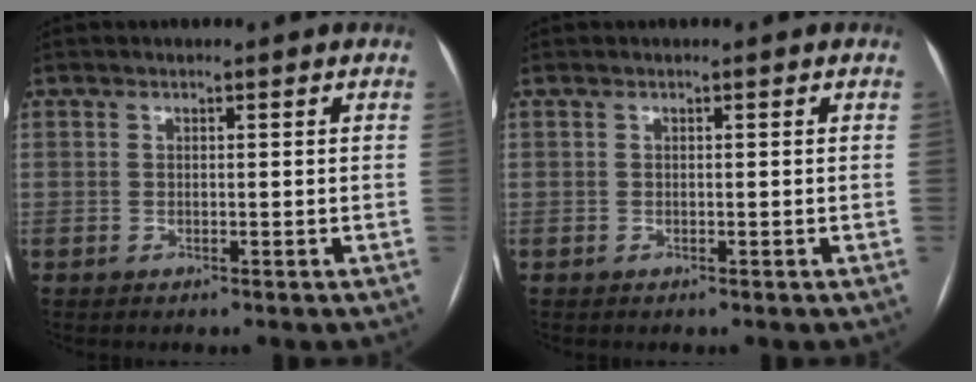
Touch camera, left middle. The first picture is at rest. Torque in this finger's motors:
{"motor_torque": [0.00, 0.02, 0.00, 0.00]}